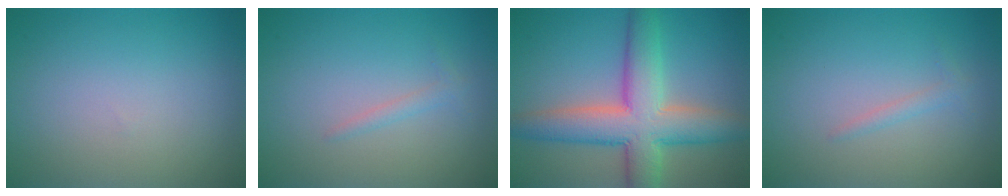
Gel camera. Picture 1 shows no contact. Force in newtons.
{"total": 1.0, "press": 1.0, "slide": 0.1}
{"total": 8.6, "press": 8.6, "slide": 0.4}
{"total": 1.0, "press": 1.0, "slide": 0.1}